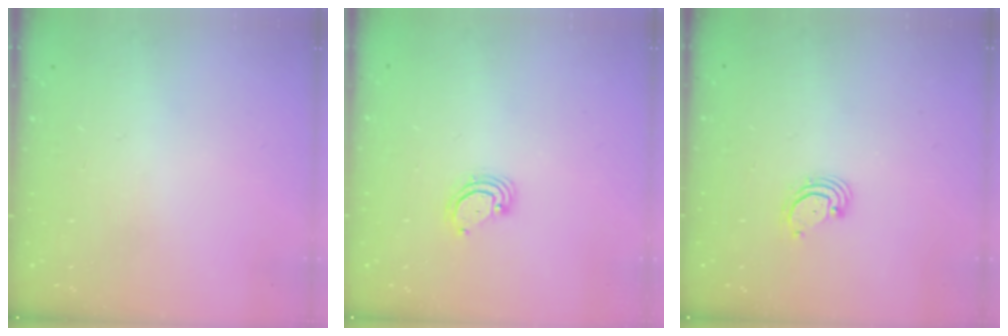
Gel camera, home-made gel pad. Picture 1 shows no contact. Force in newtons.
{"total": 3.0, "press": 2.9, "slide": 0.3}
{"total": 3.0, "press": 3.0, "slide": 0.3}